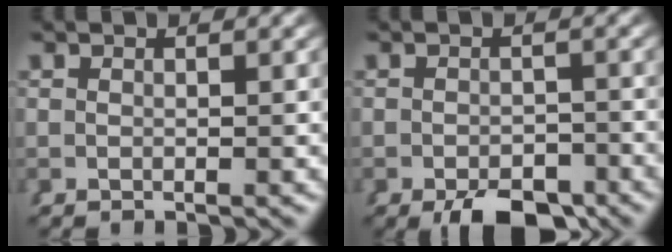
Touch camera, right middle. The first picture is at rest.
{"total": 4.2, "force": [-3.3, 1.5, 2.1], "torque": [-0.025, -0.017, -0.049]}